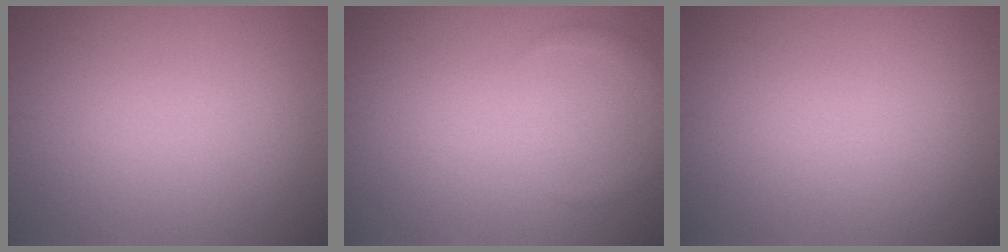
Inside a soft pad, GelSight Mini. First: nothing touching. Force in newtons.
{"total": 1.5, "press": 1.5, "slide": 0.2}
{"total": 0.0}